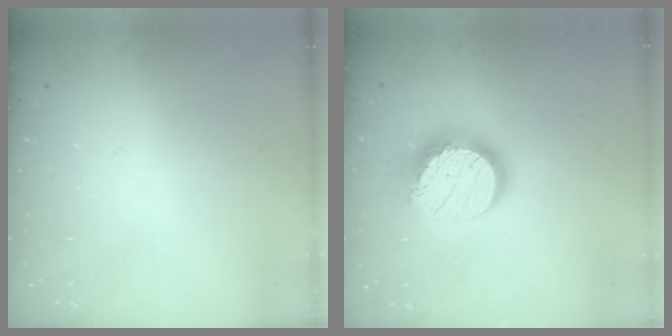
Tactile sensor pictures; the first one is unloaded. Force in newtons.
{"total": 13.4, "press": 13.4, "slide": 0.9}